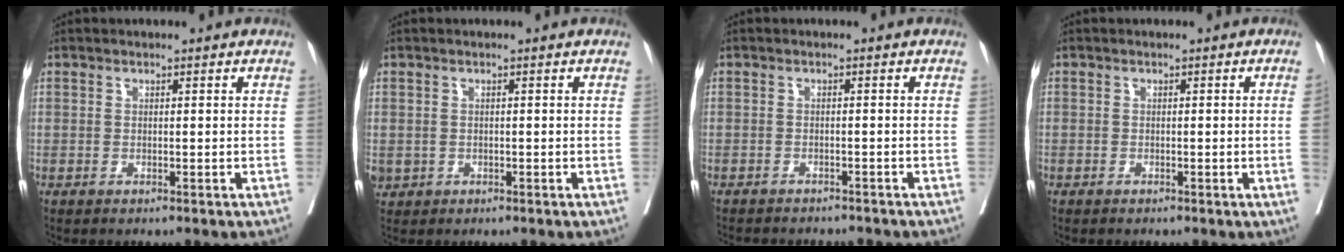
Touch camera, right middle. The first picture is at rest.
{"total": 1.7, "force": [-0.3, 1.6, 0.4], "torque": [-0.005, 0.002, 0.003]}
{"total": 7.3, "force": [-6.9, 1.7, 1.8], "torque": [-0.022, -0.006, -0.087]}
{"total": 1.9, "force": [-0.4, -0.7, 1.7], "torque": [-0.020, -0.002, -0.007]}